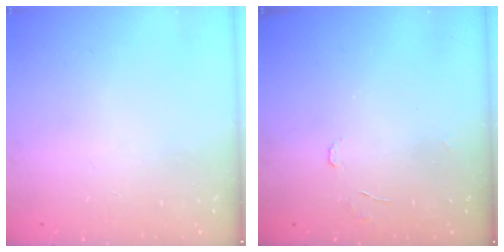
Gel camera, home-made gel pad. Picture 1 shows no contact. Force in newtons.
{"total": 4.3, "press": 4.3, "slide": 0.4}